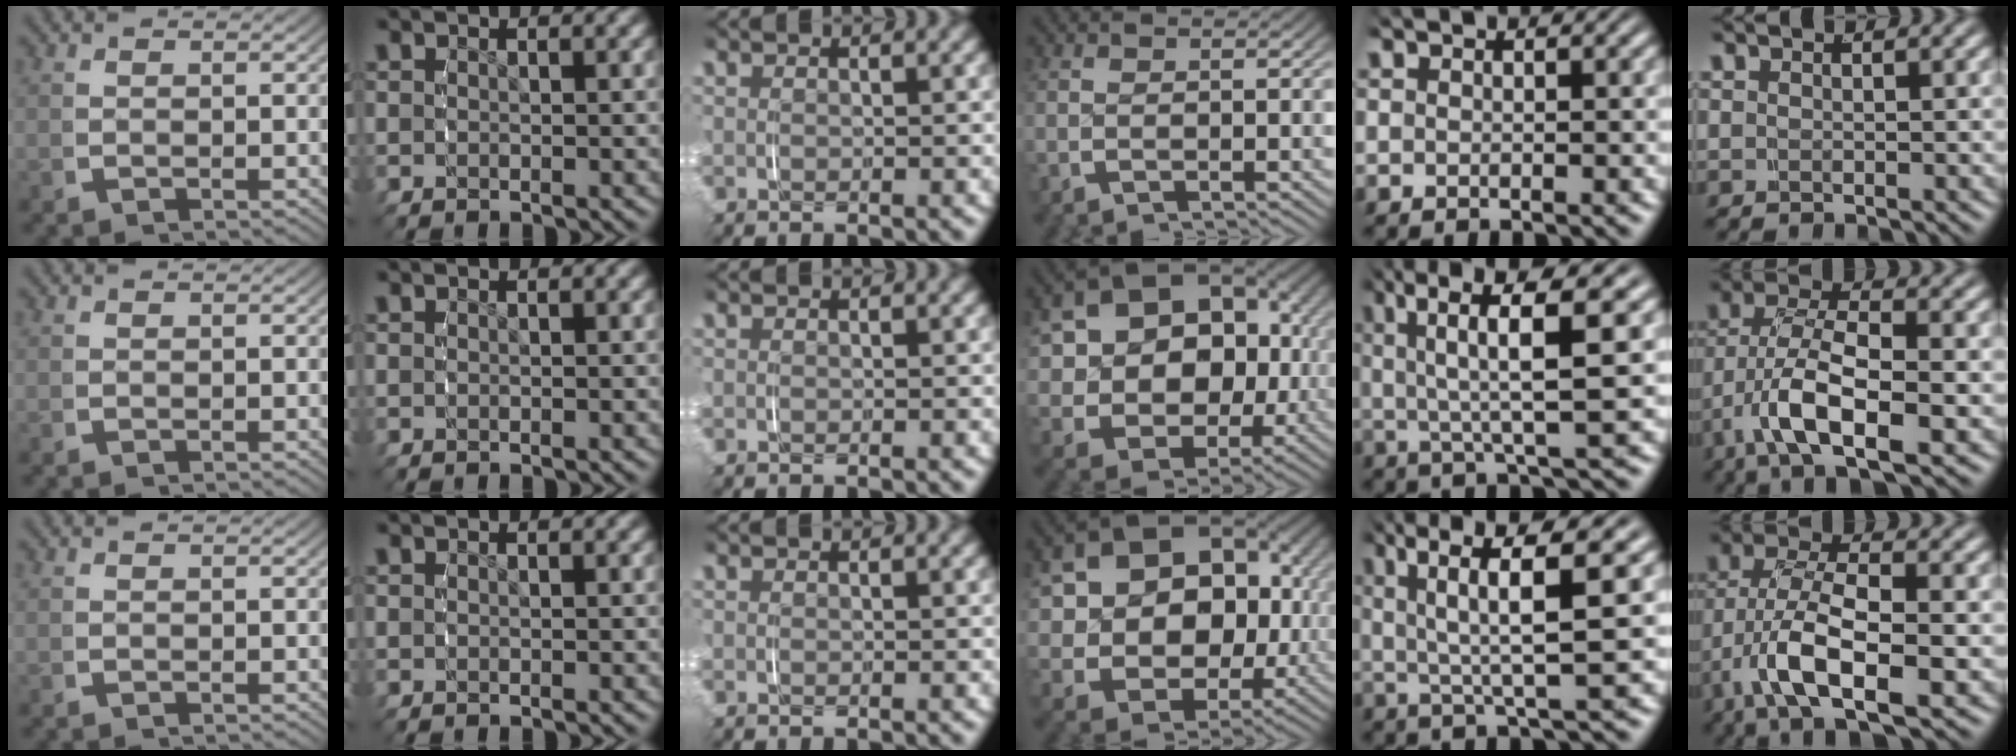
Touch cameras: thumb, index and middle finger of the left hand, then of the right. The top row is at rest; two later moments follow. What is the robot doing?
{"motion": "grasp_and_lifting", "object": "shirt"}